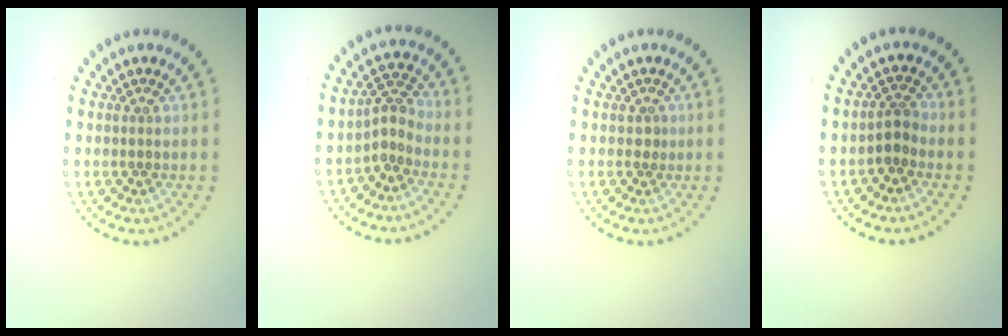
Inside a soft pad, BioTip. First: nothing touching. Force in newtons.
{"total": 2.0, "press": 1.3, "slide": 1.5}
{"total": 0.8, "press": 0.5, "slide": 0.6}
{"total": 1.7, "press": 1.4, "slide": 1.0}